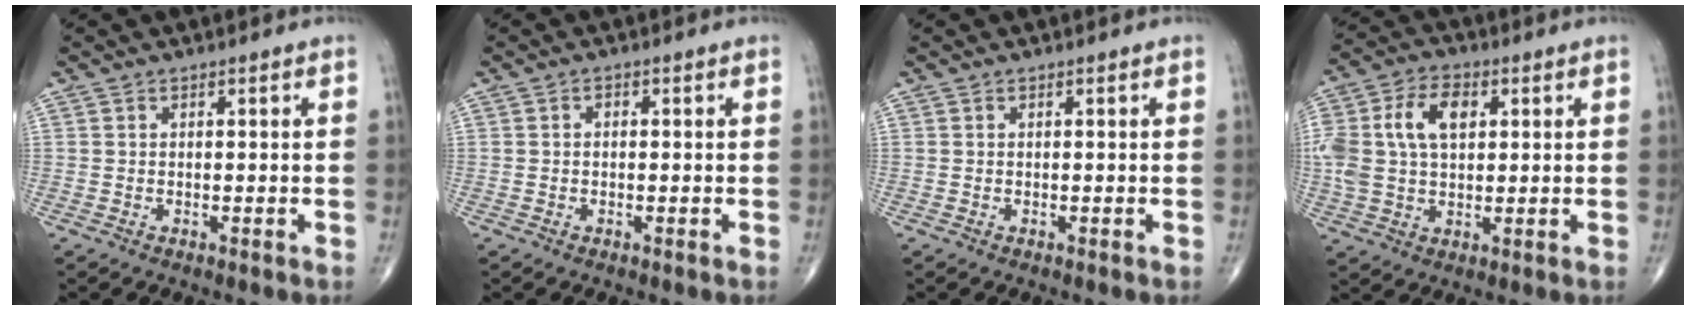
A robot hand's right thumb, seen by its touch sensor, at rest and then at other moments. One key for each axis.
{"total": 0.8, "fx": -0.1, "fy": 0.5, "fz": 0.5, "tx": -0.003, "ty": 0.002, "tz": -0.004}
{"total": 0.0}
{"total": 12.9, "fx": 2.8, "fy": 8.1, "fz": 9.7, "tx": -0.196, "ty": 0.012, "tz": 0.052}